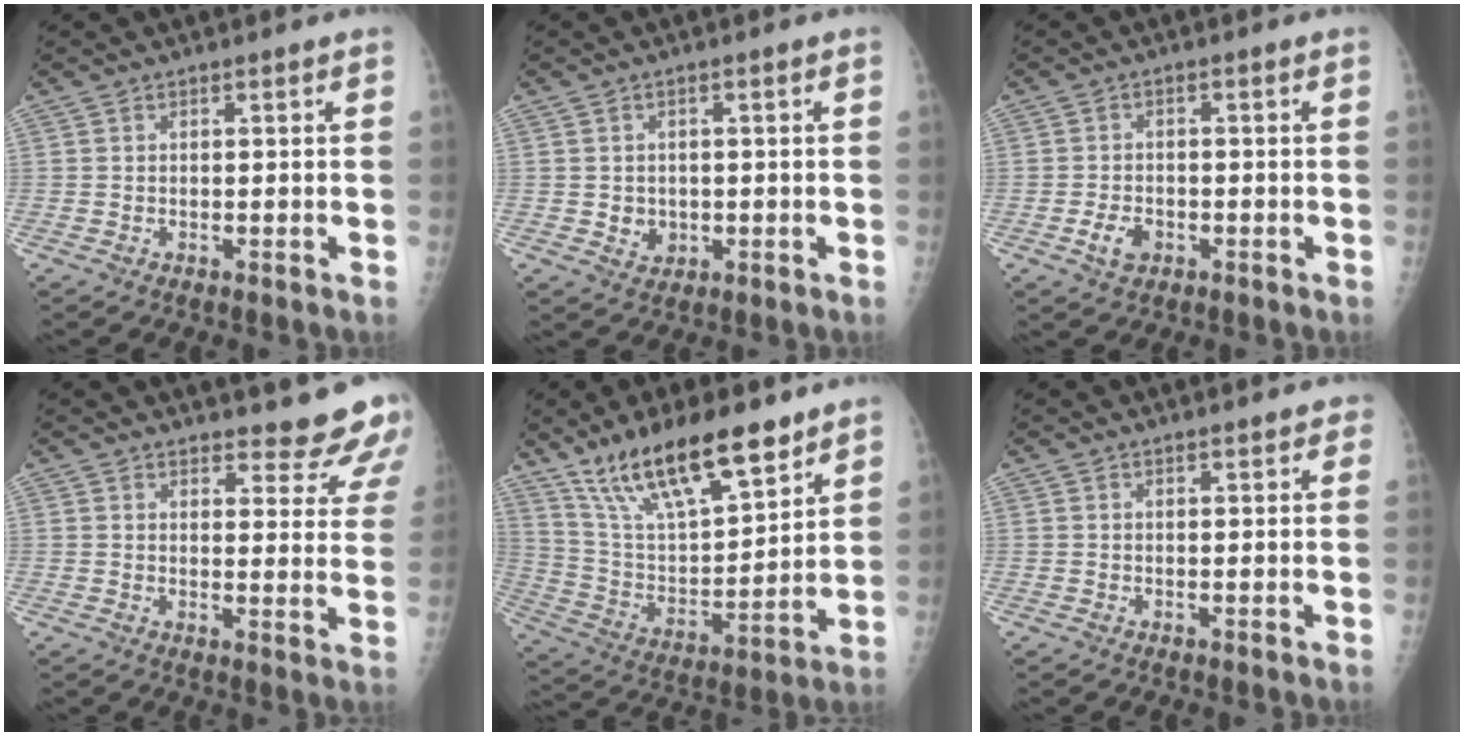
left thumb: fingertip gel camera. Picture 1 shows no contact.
{"total": 3.1, "force": [-0.3, 2.7, 1.4], "torque": [-0.010, 0.000, 0.005]}
{"total": 3.7, "force": [-1.6, 2.5, 2.3], "torque": [-0.037, 0.008, -0.026]}
{"total": 11.3, "force": [10.8, 2.7, 2.1], "torque": [0.017, -0.085, 0.108]}
{"total": 20.6, "force": [14.3, 6.7, 13.2], "torque": [-0.203, -0.058, 0.264]}
{"total": 1.8, "force": [1.4, 0.8, 0.9], "torque": [0.003, 0.000, 0.012]}